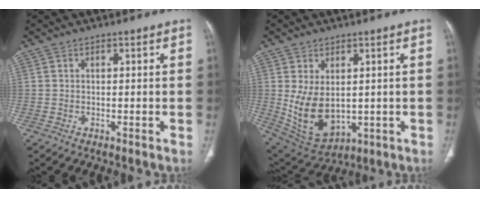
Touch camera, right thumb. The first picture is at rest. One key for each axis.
{"total": 11.3, "fx": 0.2, "fy": 7.2, "fz": 8.7, "tx": -0.148, "ty": -0.010, "tz": 0.035}